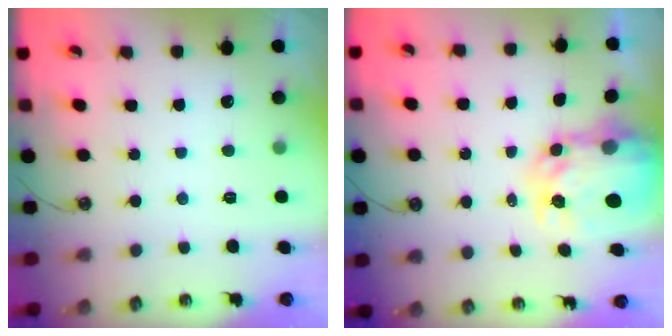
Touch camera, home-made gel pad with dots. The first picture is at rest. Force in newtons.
{"total": 7.8, "press": 7.7, "slide": 0.8}